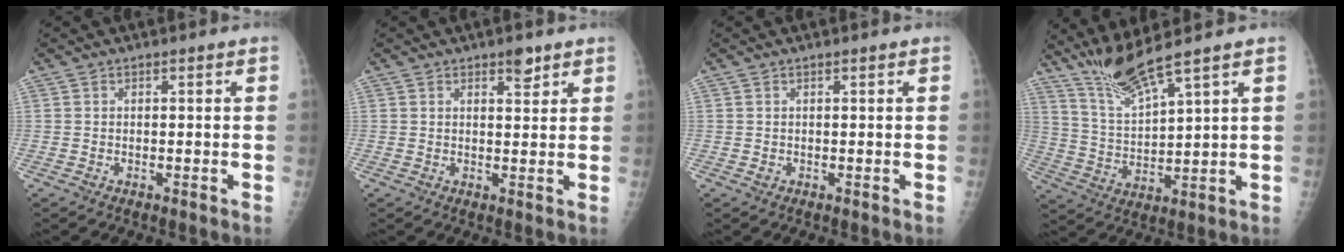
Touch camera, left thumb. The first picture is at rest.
{"total": 2.8, "force": [1.9, 1.1, 1.7], "torque": [-0.009, -0.012, 0.030]}
{"total": 0.7, "force": [0.3, 0.3, 0.5], "torque": [0.002, 0.002, 0.007]}
{"total": 8.3, "force": [7.0, -0.5, 4.4], "torque": [-0.090, -0.044, 0.154]}